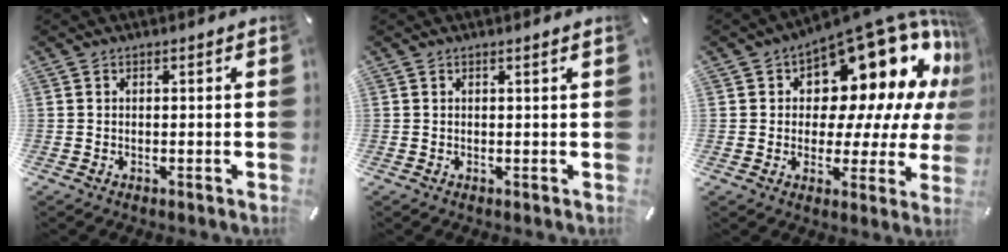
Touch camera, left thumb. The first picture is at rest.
{"total": 0.6, "force": [0.3, -0.1, 0.5], "torque": [-0.007, 0.000, 0.005]}
{"total": 19.4, "force": [10.6, 10.4, 12.5], "torque": [-0.159, -0.097, 0.173]}